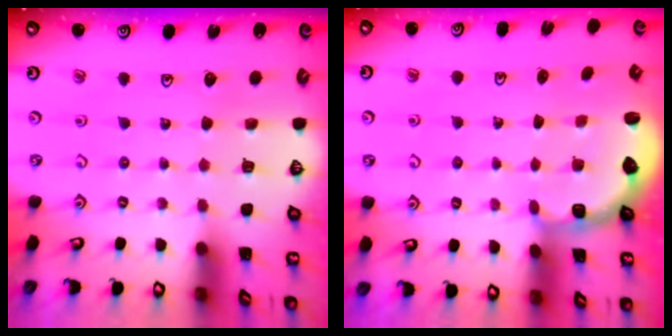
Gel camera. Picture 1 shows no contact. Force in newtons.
{"total": 2.9, "press": 2.0, "slide": 2.1}